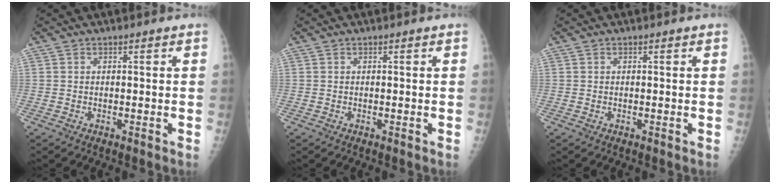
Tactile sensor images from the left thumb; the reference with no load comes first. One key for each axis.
{"total": 0.0}
{"total": 0.0}